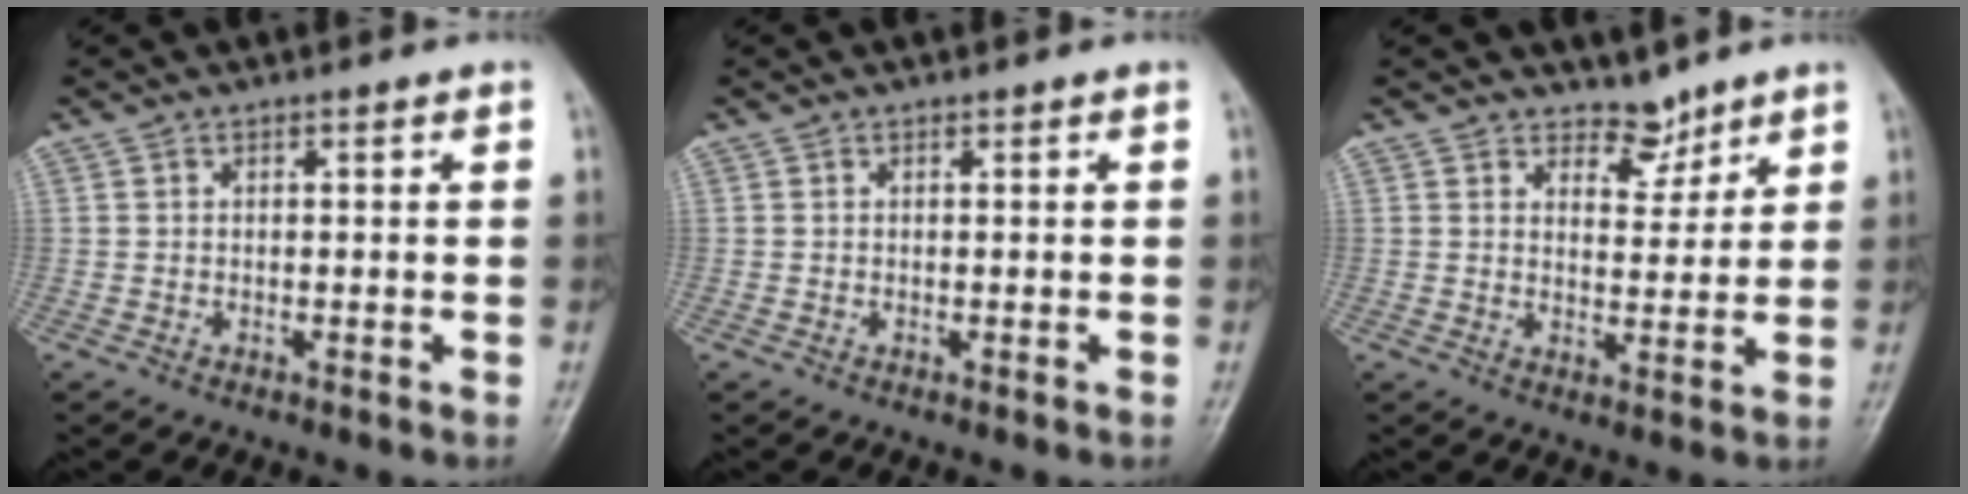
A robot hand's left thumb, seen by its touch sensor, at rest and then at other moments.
{"total": 0.0}
{"total": 4.5, "force": [3.7, 2.3, 0.8], "torque": [0.013, -0.030, 0.061]}